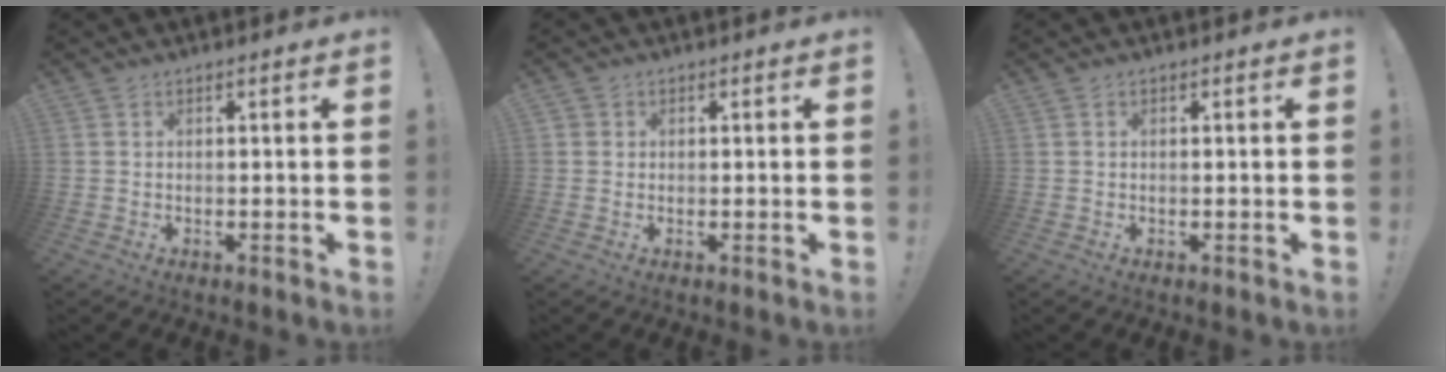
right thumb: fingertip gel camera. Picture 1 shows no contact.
{"total": 1.0, "force": [0.2, 1.0, 0.2], "torque": [-0.001, 0.000, 0.002]}
{"total": 0.0}